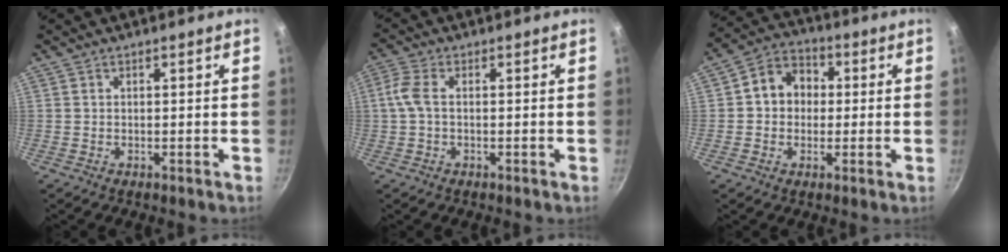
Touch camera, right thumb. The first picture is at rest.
{"total": 4.2, "force": [0.0, 2.3, 3.5], "torque": [-0.089, 0.014, -0.008]}
{"total": 8.9, "force": [0.7, 7.6, 4.7], "torque": [-0.040, 0.021, -0.007]}